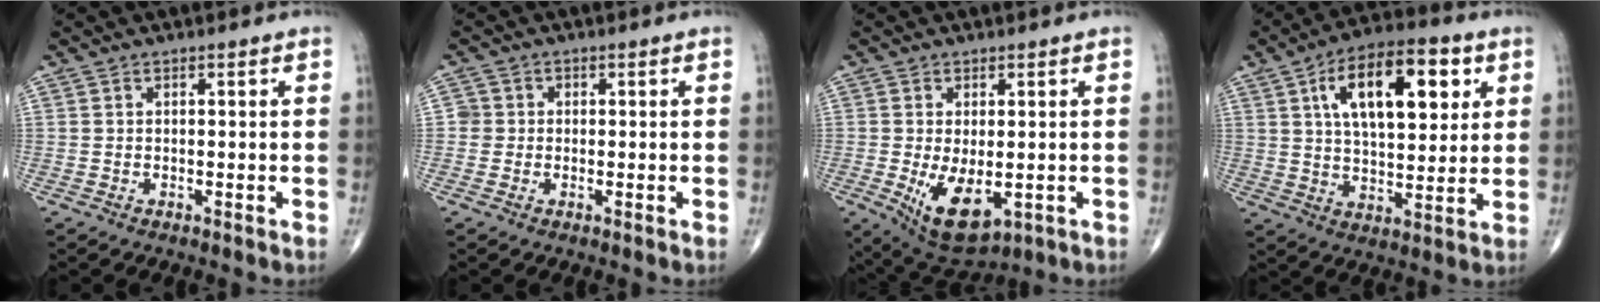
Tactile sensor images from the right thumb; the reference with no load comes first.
{"total": 2.3, "force": [-0.4, 2.3, 0.3], "torque": [0.013, 0.009, -0.013]}
{"total": 9.6, "force": [-2.0, 4.8, 8.1], "torque": [-0.128, -0.019, -0.014]}
{"total": 18.1, "force": [6.2, 8.4, 14.7], "torque": [-0.206, -0.007, 0.097]}